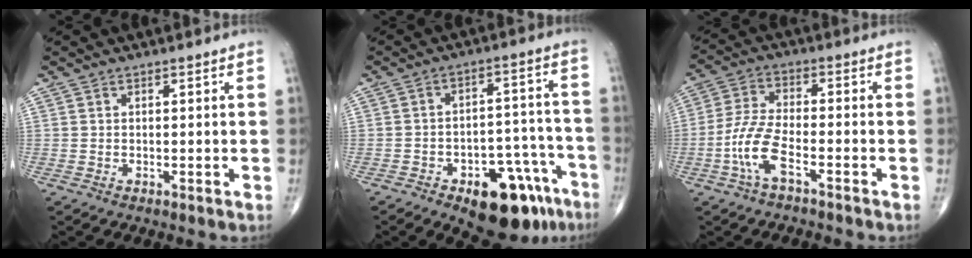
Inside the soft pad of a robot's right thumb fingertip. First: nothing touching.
{"total": 16.2, "force": [-9.3, 7.7, 10.7], "torque": [-0.099, 0.074, -0.122]}
{"total": 8.1, "force": [-3.7, 2.7, 6.6], "torque": [-0.153, 0.026, -0.075]}